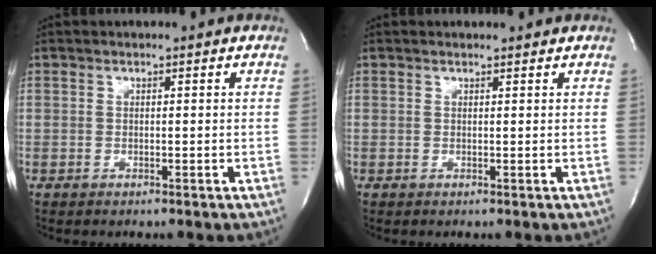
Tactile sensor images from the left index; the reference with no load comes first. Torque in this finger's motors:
{"motor_torque": [0.04, -0.04, -0.06, -0.01]}